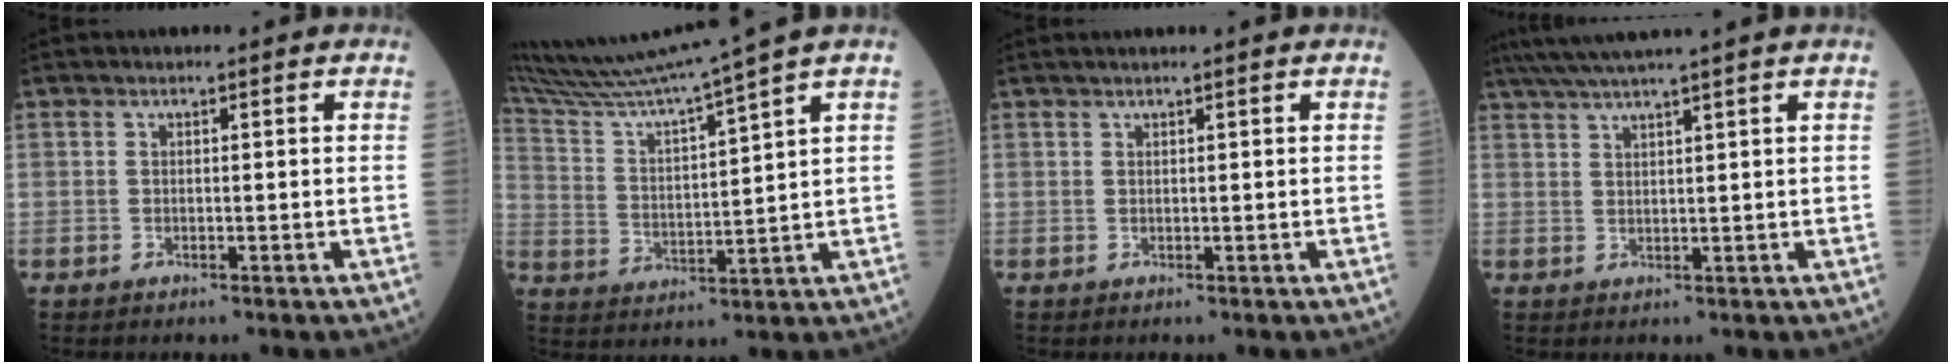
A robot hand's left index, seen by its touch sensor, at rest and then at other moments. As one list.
[{"total": 14.6, "force": [12.8, -3.2, 6.3], "torque": [-0.119, -0.023, 0.229]}, {"total": 2.0, "force": [1.7, -0.6, 0.9], "torque": [-0.008, 0.018, 0.034]}, {"total": 7.3, "force": [6.0, -1.8, 3.7], "torque": [-0.060, 0.020, 0.097]}]